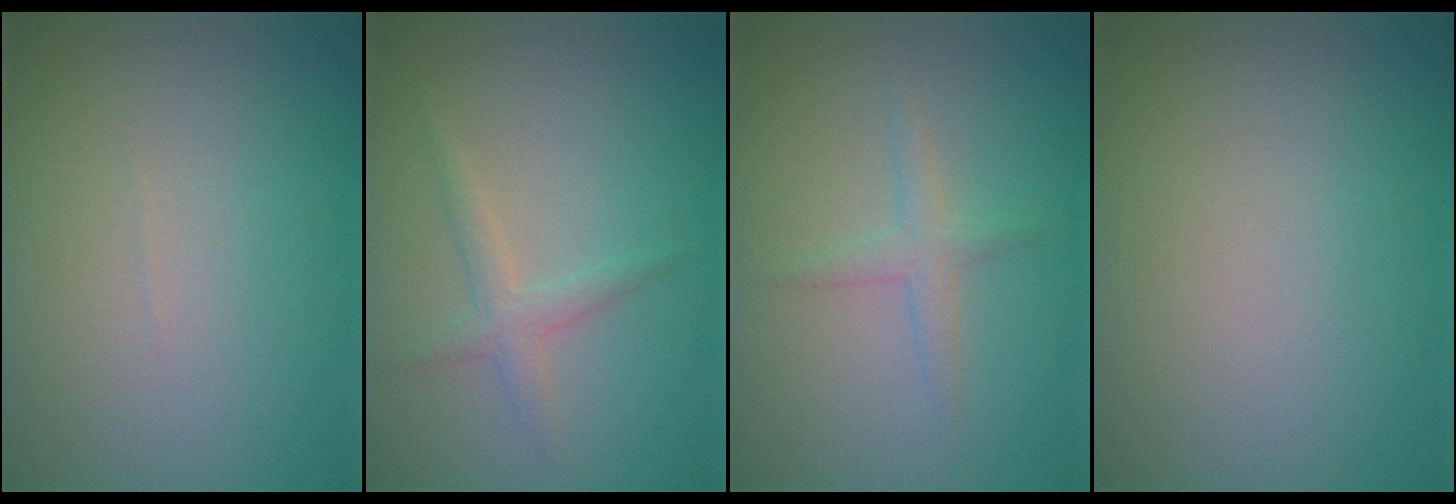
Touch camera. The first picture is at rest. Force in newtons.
{"total": 1.8, "press": 1.8, "slide": 0.1}
{"total": 1.7, "press": 1.7, "slide": 0.1}
{"total": 0.0}